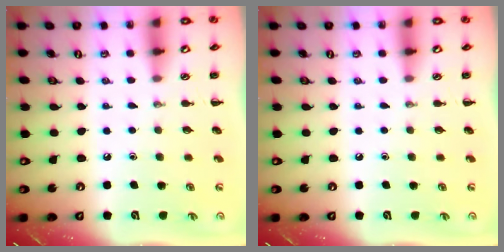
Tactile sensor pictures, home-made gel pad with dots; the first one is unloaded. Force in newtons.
{"total": 0.0}